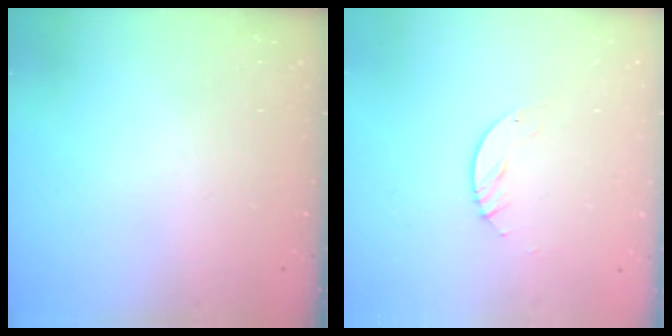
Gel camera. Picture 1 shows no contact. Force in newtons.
{"total": 4.2, "press": 4.1, "slide": 0.4}